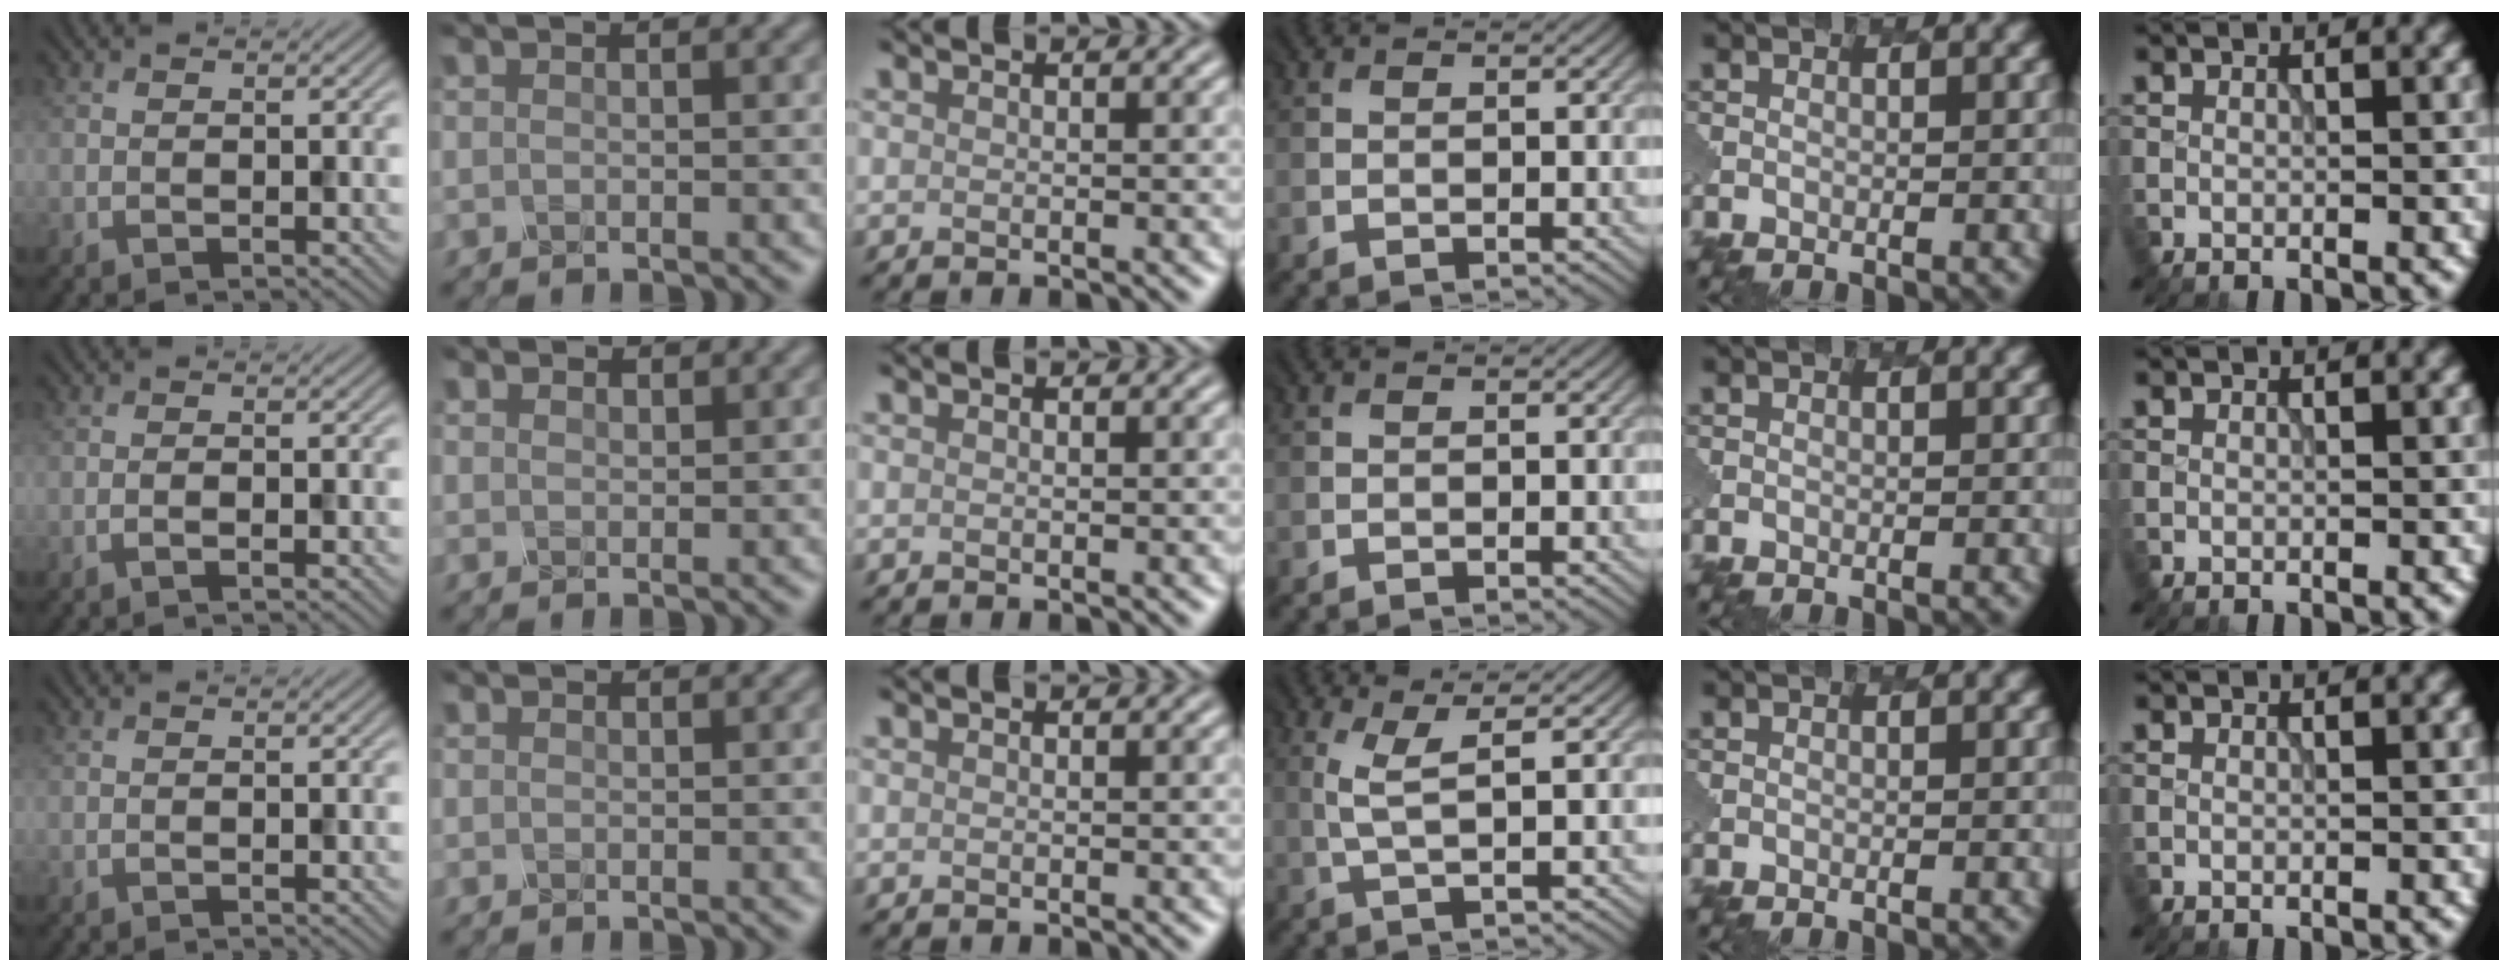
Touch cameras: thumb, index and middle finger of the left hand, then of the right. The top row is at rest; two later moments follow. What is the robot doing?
{"motion": "dispense", "object": "toothpaste"}